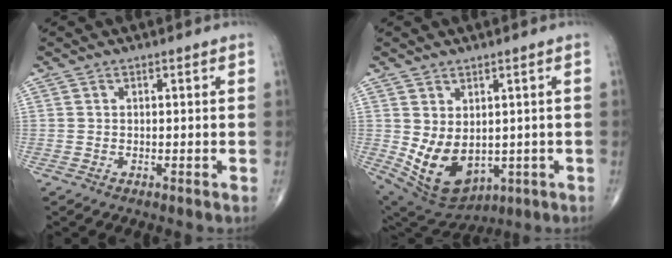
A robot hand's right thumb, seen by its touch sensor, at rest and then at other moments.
{"total": 11.4, "force": [-0.7, 7.7, 8.4], "torque": [-0.129, -0.011, 0.023]}